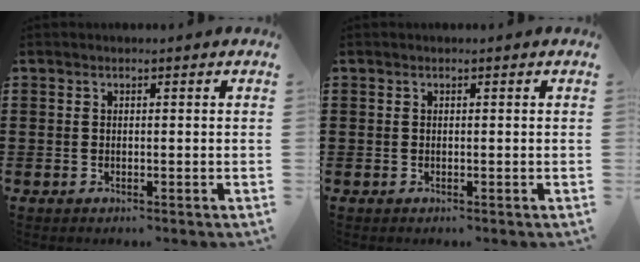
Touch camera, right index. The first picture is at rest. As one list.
[{"total": 0.0}]